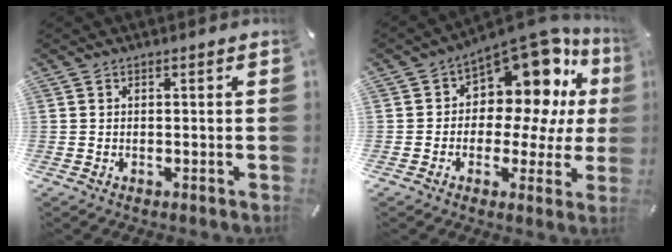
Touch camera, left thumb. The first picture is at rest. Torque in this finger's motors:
{"motor_torque": [0.70, 0.63, 0.79, 0.48, 0.13]}